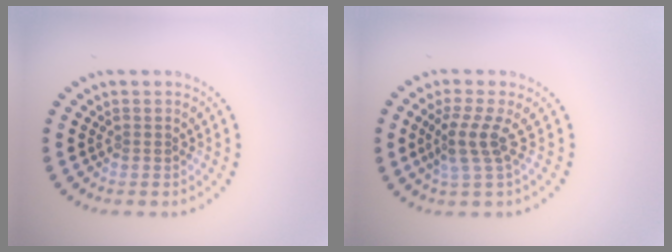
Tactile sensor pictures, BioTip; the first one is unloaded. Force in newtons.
{"total": 2.6, "press": 1.9, "slide": 1.8}